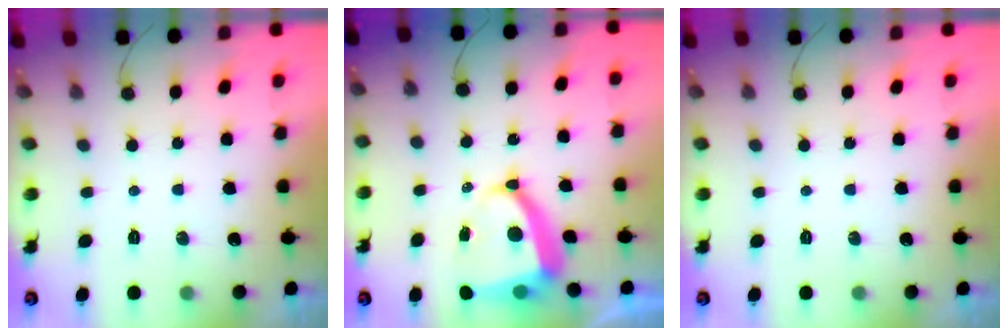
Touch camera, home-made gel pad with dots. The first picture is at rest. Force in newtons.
{"total": 10.0, "press": 9.9, "slide": 1.5}
{"total": 0.0}